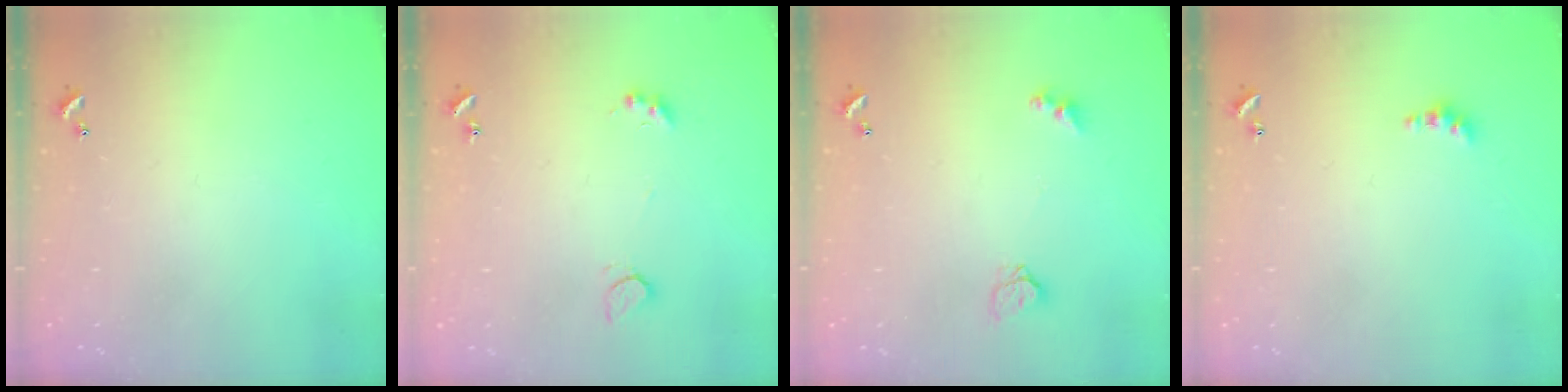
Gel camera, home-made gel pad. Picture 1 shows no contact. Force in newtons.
{"total": 2.5, "press": 2.3, "slide": 1.1}
{"total": 4.0, "press": 4.0, "slide": 0.3}
{"total": 2.3, "press": 2.3, "slide": 0.5}